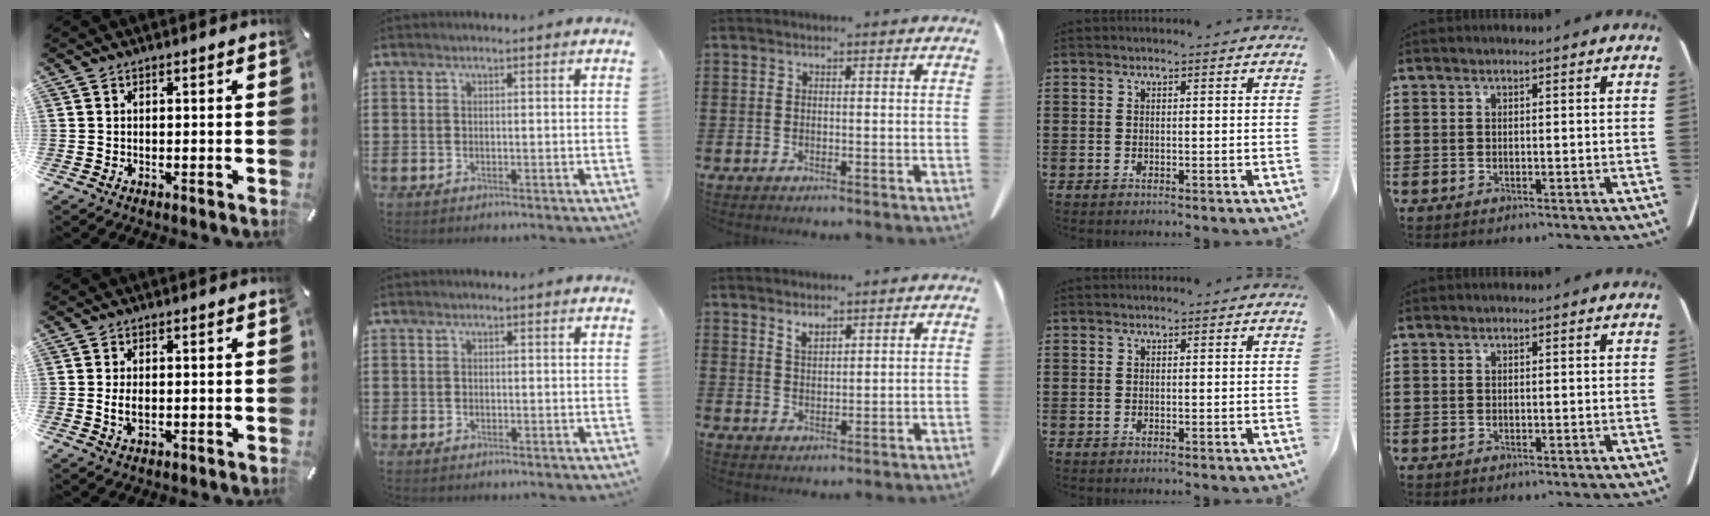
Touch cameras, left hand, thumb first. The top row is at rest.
{"thumb": {"total": 2.9, "force": [-0.2, 1.6, 2.4], "torque": [-0.054, 0.000, -0.006]}, "index": {"total": 0.5, "force": [-0.3, 0.4, -0.2], "torque": [0.002, 0.003, -0.007]}, "middle": {"total": 2.1, "force": [1.9, 0.5, 0.8], "torque": [-0.020, -0.001, 0.036]}}